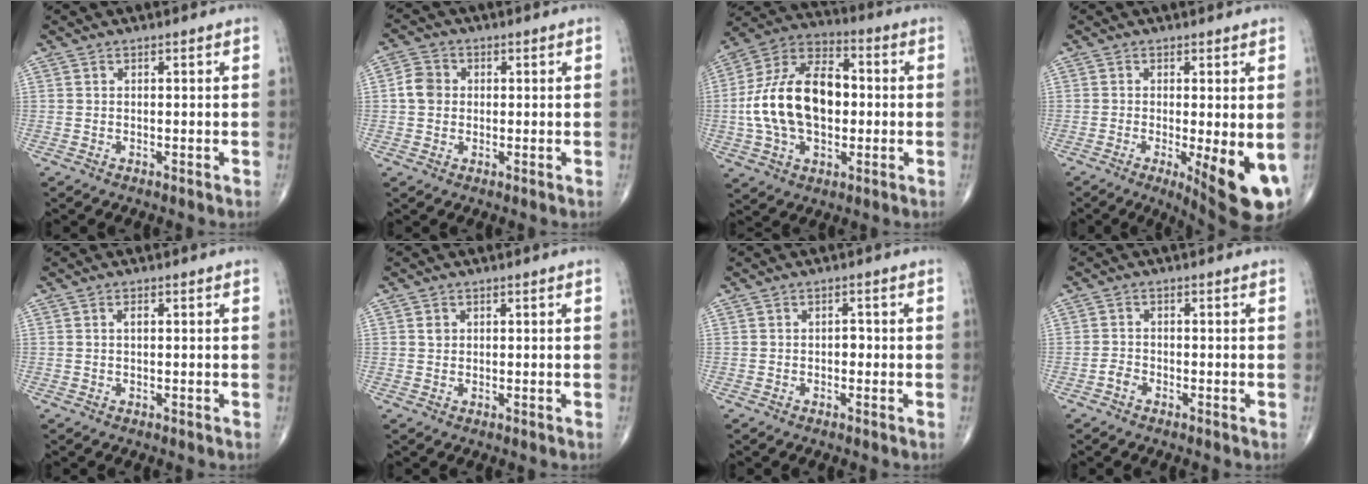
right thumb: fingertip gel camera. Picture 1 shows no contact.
{"total": 4.4, "force": [0.2, 3.8, 2.1], "torque": [-0.031, 0.008, -0.004]}
{"total": 19.8, "force": [-0.4, 12.1, 15.6], "torque": [-0.278, 0.031, -0.009]}
{"total": 11.4, "force": [-3.0, 3.0, 10.6], "torque": [-0.139, -0.022, -0.036]}
{"total": 1.0, "force": [0.2, 0.4, 0.9], "torque": [-0.014, -0.001, 0.003]}
{"total": 1.3, "force": [0.4, 1.1, 0.5], "torque": [-0.002, 0.000, 0.006]}
{"total": 1.3, "force": [-0.3, 0.9, 0.9], "torque": [-0.003, 0.004, -0.009]}
{"total": 1.5, "force": [-1.0, 0.9, 0.7], "torque": [-0.008, 0.003, -0.024]}